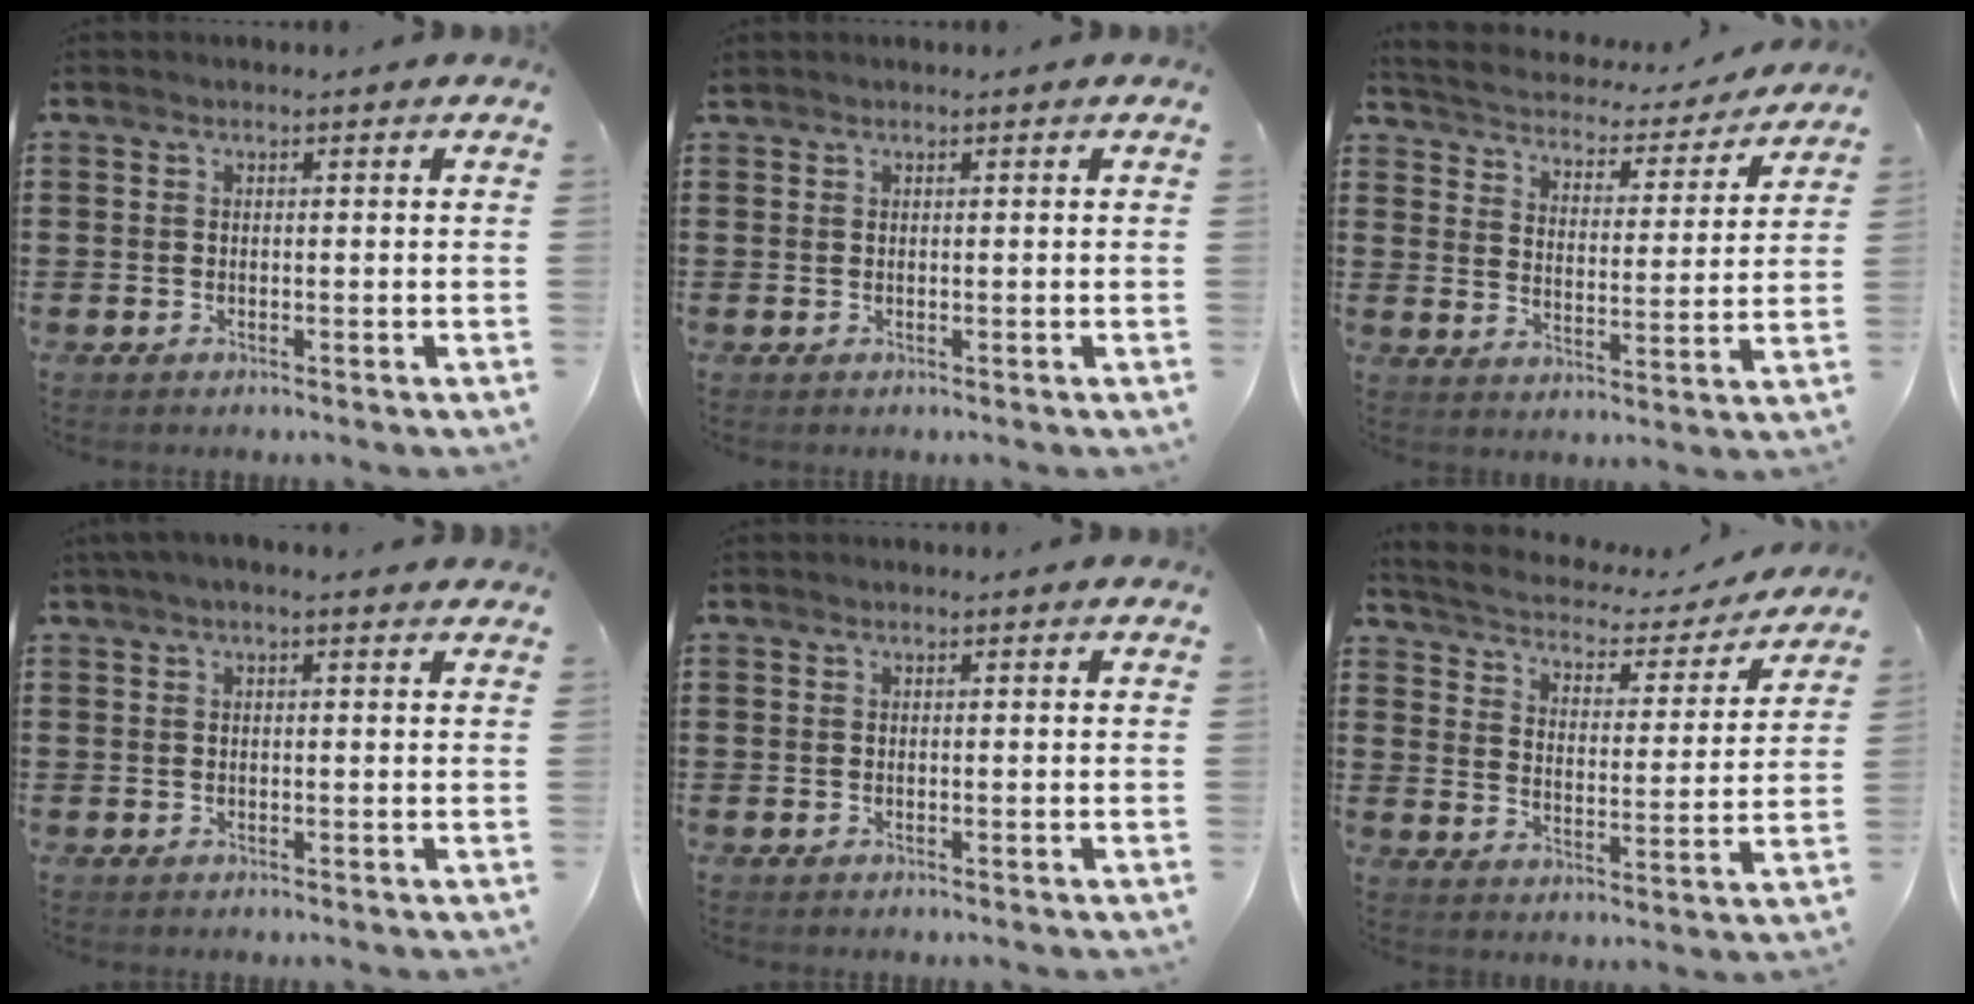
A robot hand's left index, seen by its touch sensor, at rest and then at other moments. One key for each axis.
{"total": 0.0}
{"total": 3.2, "fx": 3.1, "fy": 0.4, "fz": 0.2, "tx": -0.027, "ty": -0.027, "tz": 0.045}
{"total": 1.1, "fx": 0.4, "fy": 0.4, "fz": 0.9, "tx": -0.018, "ty": 0.003, "tz": 0.007}
{"total": 0.0}
{"total": 3.0, "fx": 2.8, "fy": 0.7, "fz": 0.7, "tx": -0.034, "ty": -0.024, "tz": 0.038}